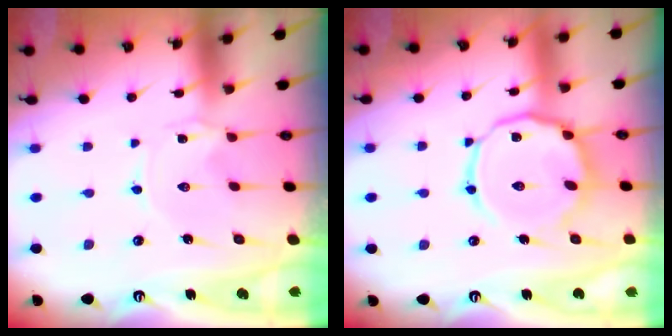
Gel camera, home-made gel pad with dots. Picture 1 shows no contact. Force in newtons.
{"total": 13.8, "press": 13.8, "slide": 1.3}